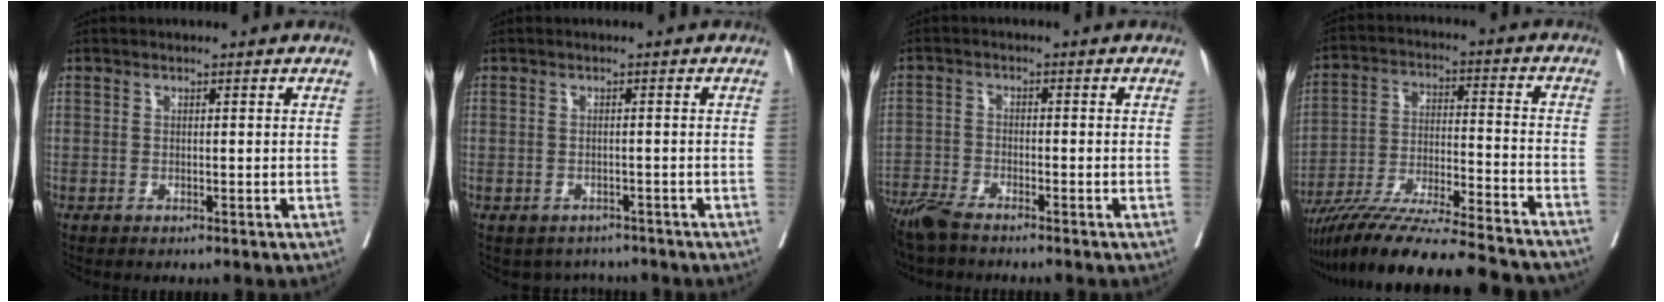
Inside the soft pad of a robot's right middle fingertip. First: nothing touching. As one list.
[{"total": 3.5, "force": [-3.0, 1.7, 0.1], "torque": [0.004, 0.011, -0.039]}, {"total": 6.9, "force": [-5.9, 1.2, 3.4], "torque": [-0.065, -0.017, -0.113]}, {"total": 24.5, "force": [-21.8, 0.9, 11.2], "torque": [-0.168, -0.038, -0.339]}]